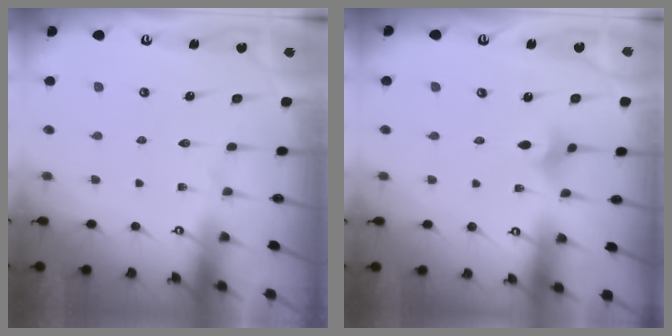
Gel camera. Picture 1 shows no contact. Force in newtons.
{"total": 2.1, "press": 2.0, "slide": 0.6}